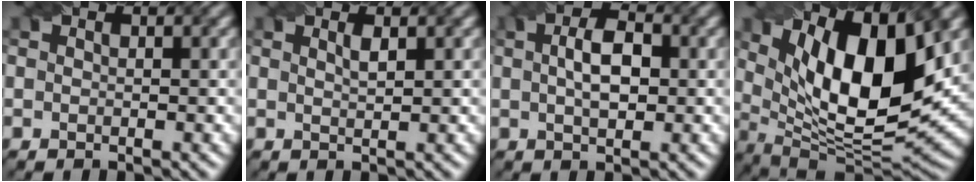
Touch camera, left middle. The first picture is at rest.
{"total": 0.8, "force": [0.4, 0.2, 0.7], "torque": [-0.011, 0.003, 0.007]}
{"total": 3.9, "force": [0.4, 2.0, 3.4], "torque": [-0.065, 0.007, 0.005]}
{"total": 13.6, "force": [4.7, 5.4, 11.6], "torque": [-0.186, -0.006, 0.082]}